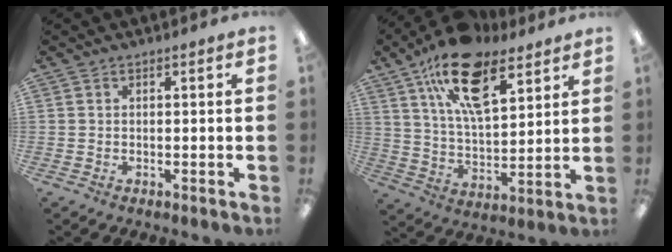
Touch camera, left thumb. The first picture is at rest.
{"total": 19.0, "force": [11.3, 9.0, 12.3], "torque": [-0.207, -0.044, 0.198]}